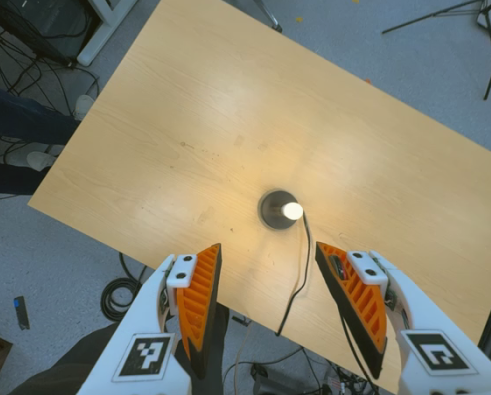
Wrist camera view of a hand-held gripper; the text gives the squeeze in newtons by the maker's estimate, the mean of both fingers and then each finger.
{"total": 0.0}